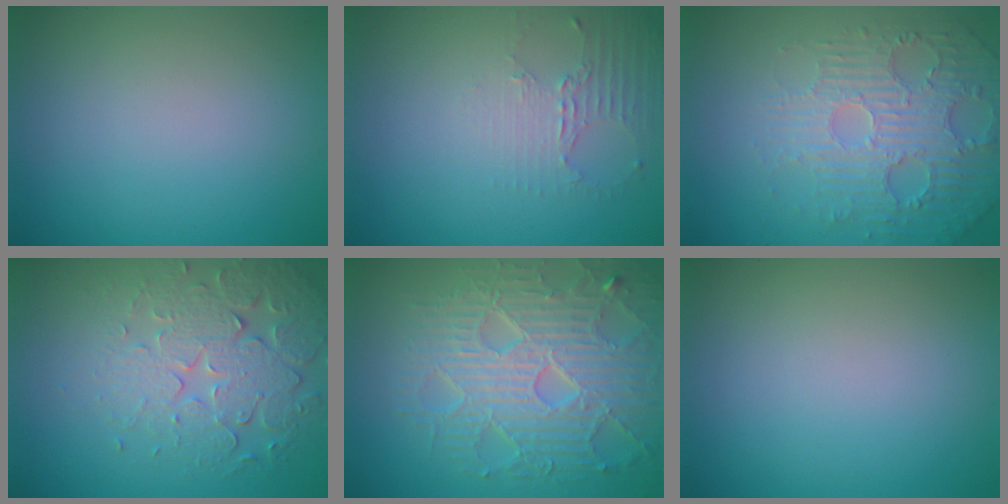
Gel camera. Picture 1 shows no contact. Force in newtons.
{"total": 2.0, "press": 1.5, "slide": 1.4}
{"total": 5.5, "press": 3.8, "slide": 4.0}
{"total": 5.2, "press": 4.4, "slide": 2.7}
{"total": 8.2, "press": 6.0, "slide": 5.6}
{"total": 0.0}